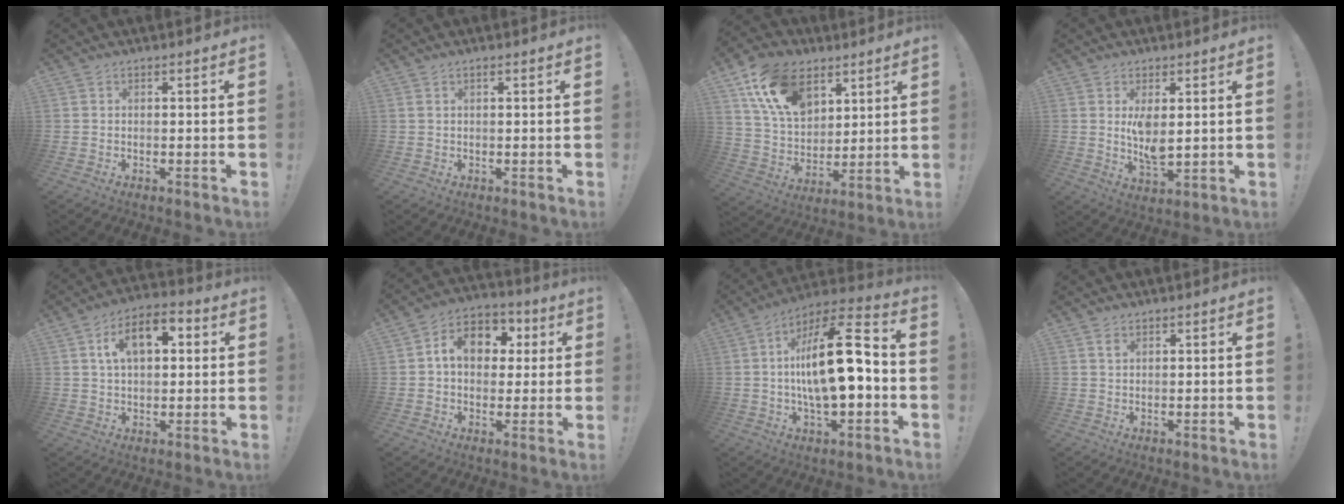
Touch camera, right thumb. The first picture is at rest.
{"total": 1.0, "force": [0.4, 0.1, 0.9], "torque": [-0.025, 0.004, 0.009]}
{"total": 18.1, "force": [9.1, 11.9, 10.0], "torque": [-0.177, -0.030, 0.177]}
{"total": 6.5, "force": [2.5, 2.6, 5.4], "torque": [-0.081, -0.018, 0.042]}
{"total": 11.3, "force": [3.4, 6.5, 8.6], "torque": [-0.126, 0.005, 0.057]}
{"total": 11.9, "force": [2.6, 9.1, 7.3], "torque": [-0.103, 0.004, 0.050]}
{"total": 18.7, "force": [-1.0, 6.7, 17.4], "torque": [-0.284, 0.006, -0.023]}
{"total": 1.5, "force": [0.9, 0.8, 0.9], "torque": [-0.011, -0.003, 0.014]}